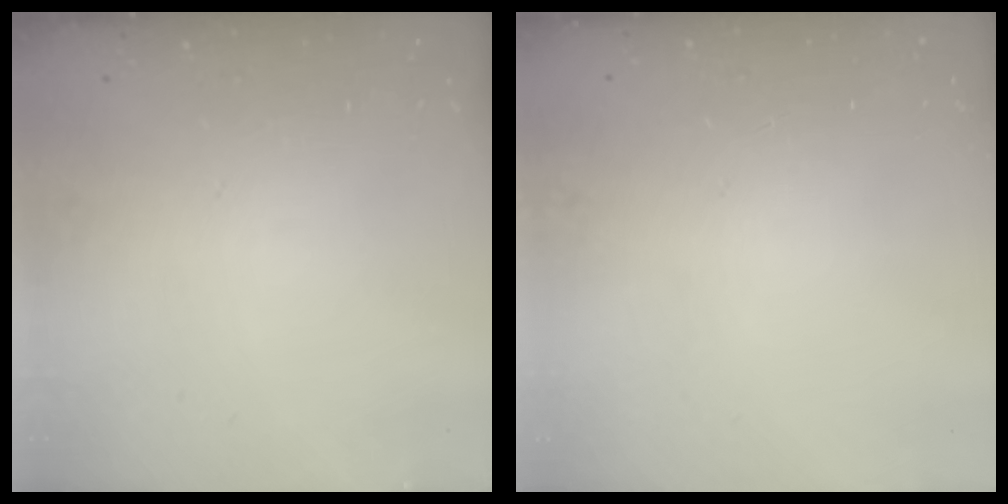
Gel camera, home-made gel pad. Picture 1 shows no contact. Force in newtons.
{"total": 0.0}